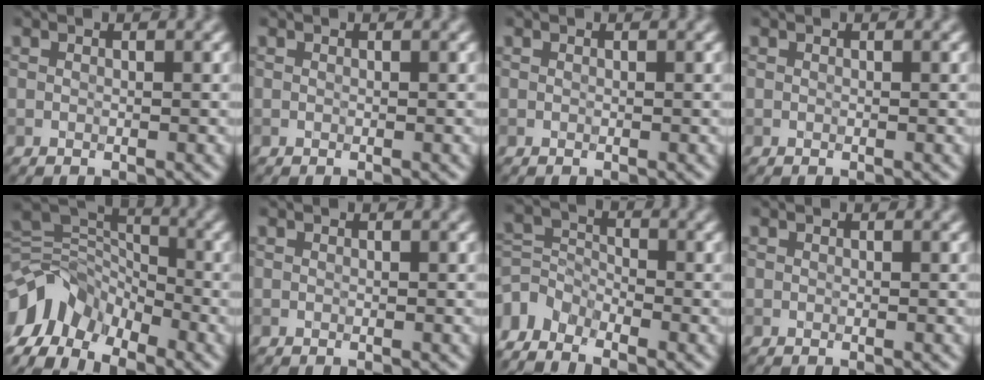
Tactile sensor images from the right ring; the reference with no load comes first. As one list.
[{"total": 0.0}, {"total": 0.0}, {"total": 0.0}, {"total": 9.7, "force": [-5.2, 5.8, 5.7], "torque": [-0.115, 0.004, -0.115]}, {"total": 0.0}, {"total": 4.3, "force": [-3.4, 2.1, 1.6], "torque": [-0.032, -0.003, -0.078]}, {"total": 0.0}]